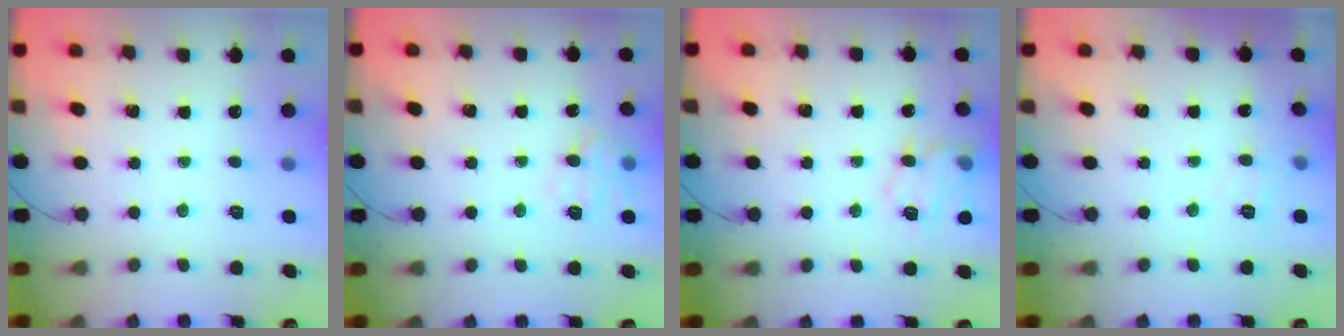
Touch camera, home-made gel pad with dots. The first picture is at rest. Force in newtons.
{"total": 8.7, "press": 8.7, "slide": 0.3}
{"total": 12.0, "press": 12.0, "slide": 0.3}
{"total": 4.3, "press": 4.0, "slide": 1.5}